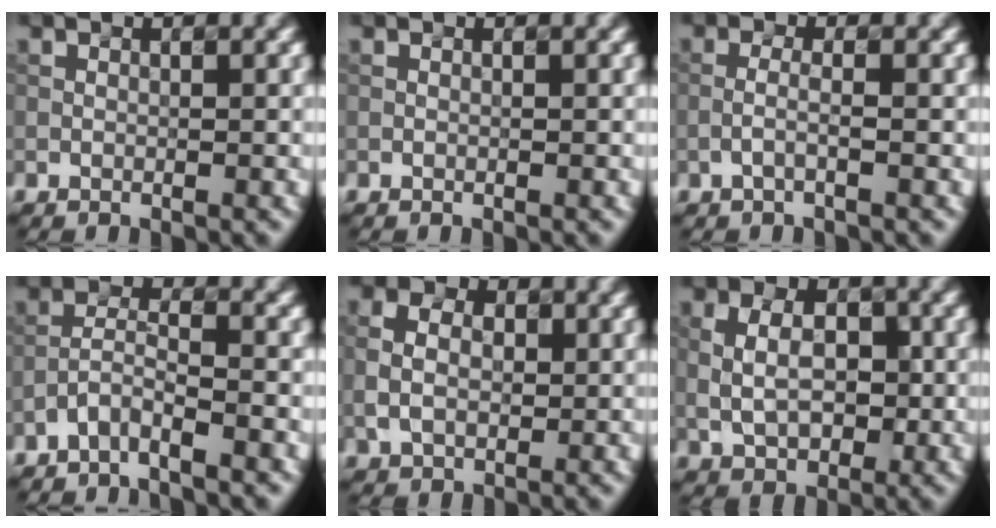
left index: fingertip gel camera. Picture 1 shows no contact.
{"total": 0.0}
{"total": 1.1, "force": [-0.6, 0.1, 0.9], "torque": [-0.024, 0.010, -0.015]}
{"total": 2.6, "force": [-2.0, 0.6, 1.5], "torque": [-0.038, 0.012, -0.043]}
{"total": 3.8, "force": [0.4, 3.1, 2.2], "torque": [-0.049, 0.007, 0.004]}
{"total": 5.2, "force": [0.5, 3.8, 3.5], "torque": [-0.051, 0.005, 0.006]}